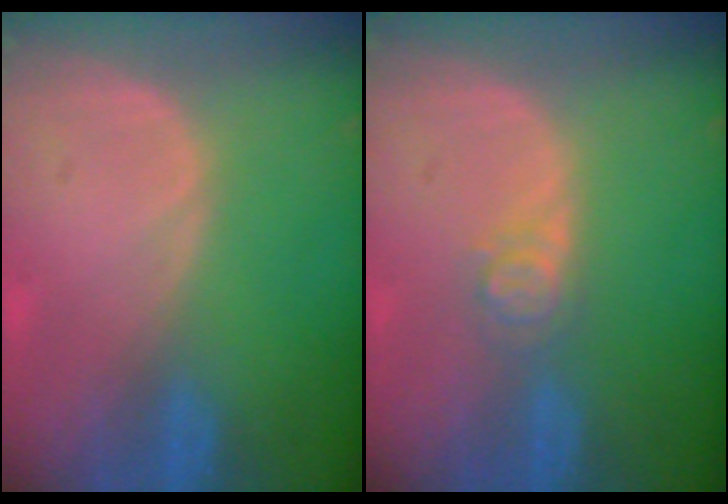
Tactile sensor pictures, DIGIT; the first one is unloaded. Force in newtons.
{"total": 2.6, "press": 2.6, "slide": 0.3}